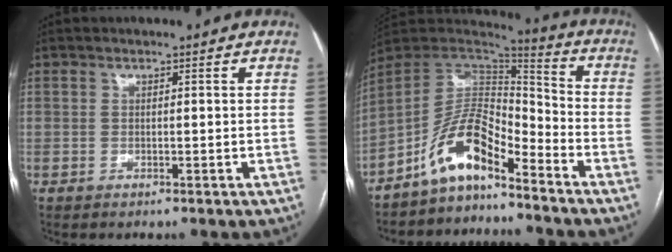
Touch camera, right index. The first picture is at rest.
{"total": 10.1, "force": [-7.5, 2.8, 6.1], "torque": [-0.116, 0.036, -0.140]}